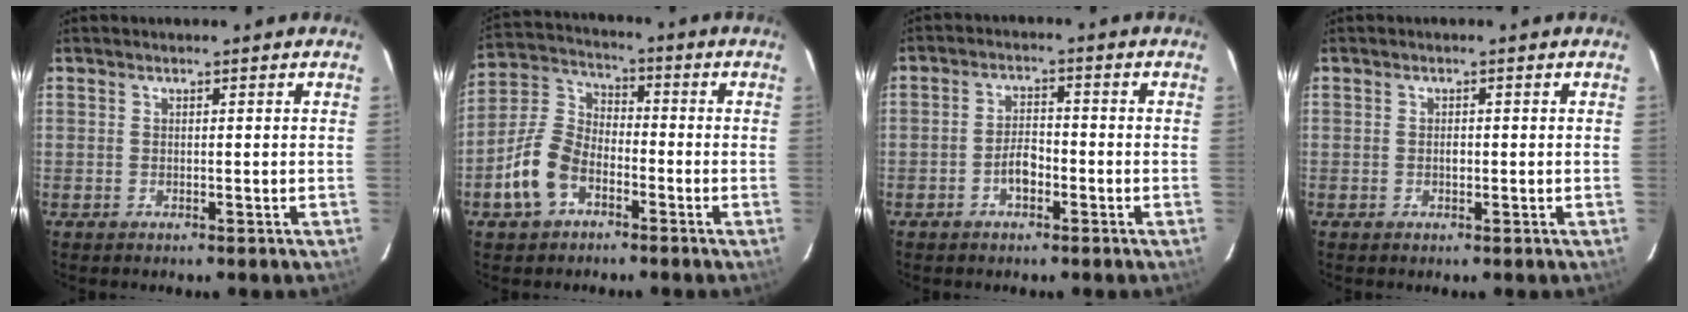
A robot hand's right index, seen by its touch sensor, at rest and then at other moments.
{"total": 10.4, "force": [-5.2, 6.5, 6.2], "torque": [-0.140, 0.022, -0.102]}
{"total": 3.9, "force": [-1.9, 2.0, 2.7], "torque": [-0.054, 0.008, -0.033]}
{"total": 1.0, "force": [-0.1, 0.7, 0.7], "torque": [-0.010, 0.001, -0.002]}